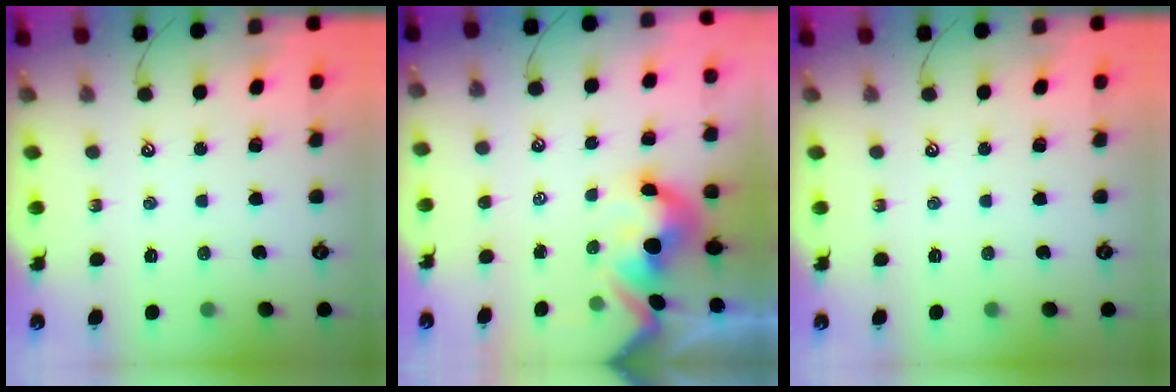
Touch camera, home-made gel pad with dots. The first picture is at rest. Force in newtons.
{"total": 5.9, "press": 5.8, "slide": 1.1}
{"total": 0.0}